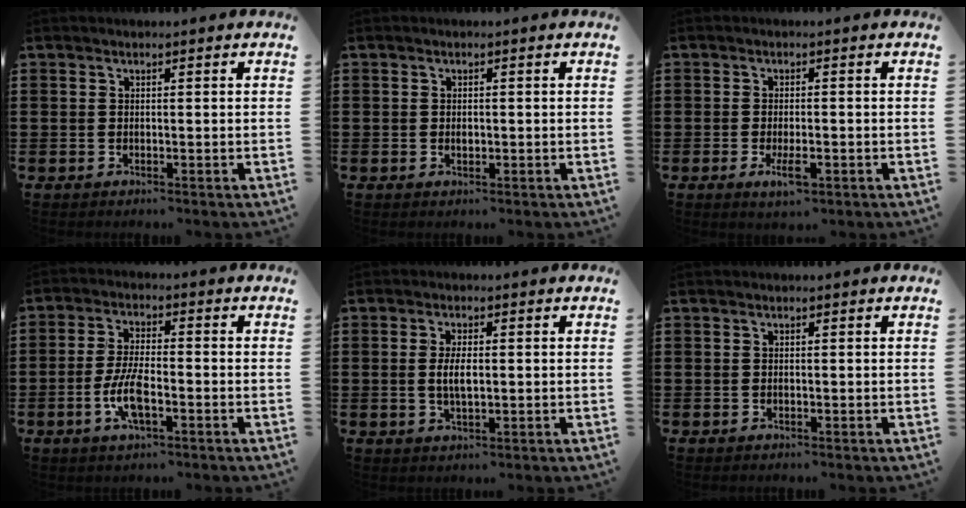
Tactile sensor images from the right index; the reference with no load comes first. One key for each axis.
{"total": 0.8, "fx": 0.0, "fy": 0.5, "fz": 0.7, "tx": -0.015, "ty": -0.001, "tz": 0.000}
{"total": 3.4, "fx": -1.4, "fy": 1.0, "fz": 2.9, "tx": -0.062, "ty": -0.005, "tz": -0.028}
{"total": 6.5, "fx": -2.3, "fy": 2.1, "fz": 5.7, "tx": -0.129, "ty": -0.009, "tz": -0.046}
{"total": 3.7, "fx": 0.0, "fy": 1.4, "fz": 3.4, "tx": -0.073, "ty": -0.001, "tz": -0.004}
{"total": 0.0}